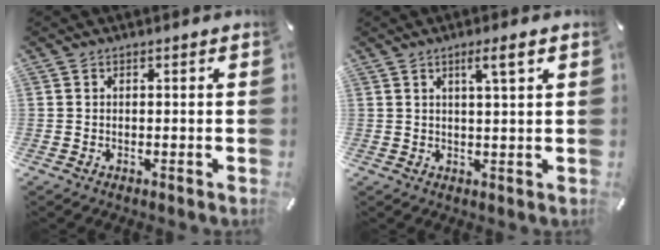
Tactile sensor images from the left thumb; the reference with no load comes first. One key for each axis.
{"total": 4.7, "fx": 2.3, "fy": 0.2, "fz": 4.1, "tx": -0.077, "ty": -0.003, "tz": 0.034}